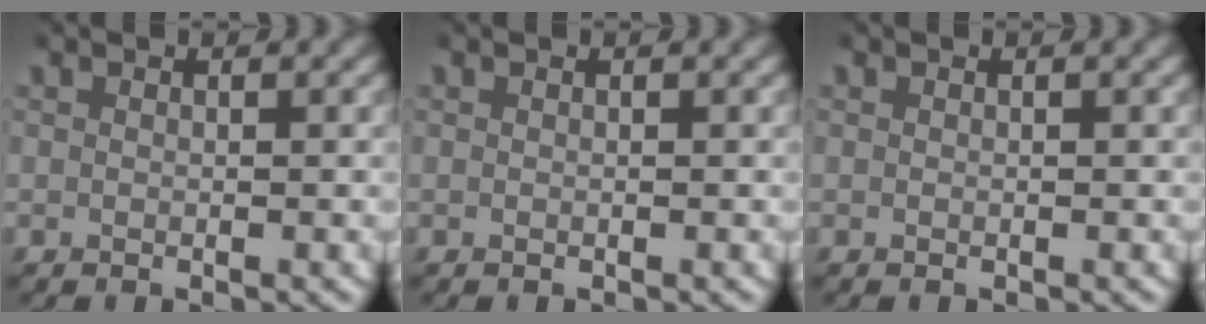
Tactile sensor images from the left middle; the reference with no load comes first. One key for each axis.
{"total": 0.0}
{"total": 0.0}